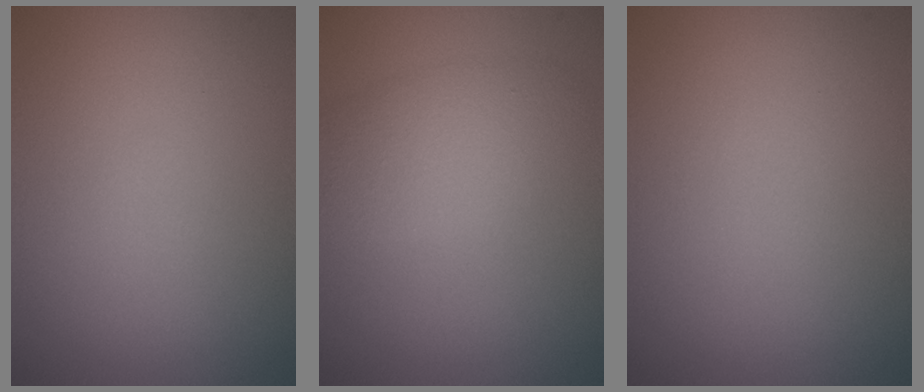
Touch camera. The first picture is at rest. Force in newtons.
{"total": 3.7, "press": 3.7, "slide": 0.2}
{"total": 0.0}